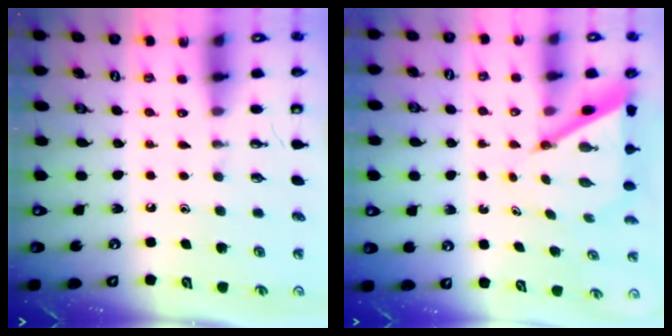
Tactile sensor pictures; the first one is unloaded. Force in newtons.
{"total": 6.4, "press": 6.4, "slide": 0.5}